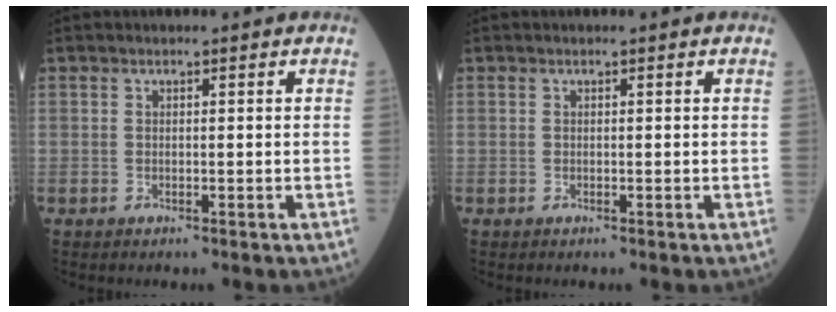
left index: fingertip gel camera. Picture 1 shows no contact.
{"total": 0.0}